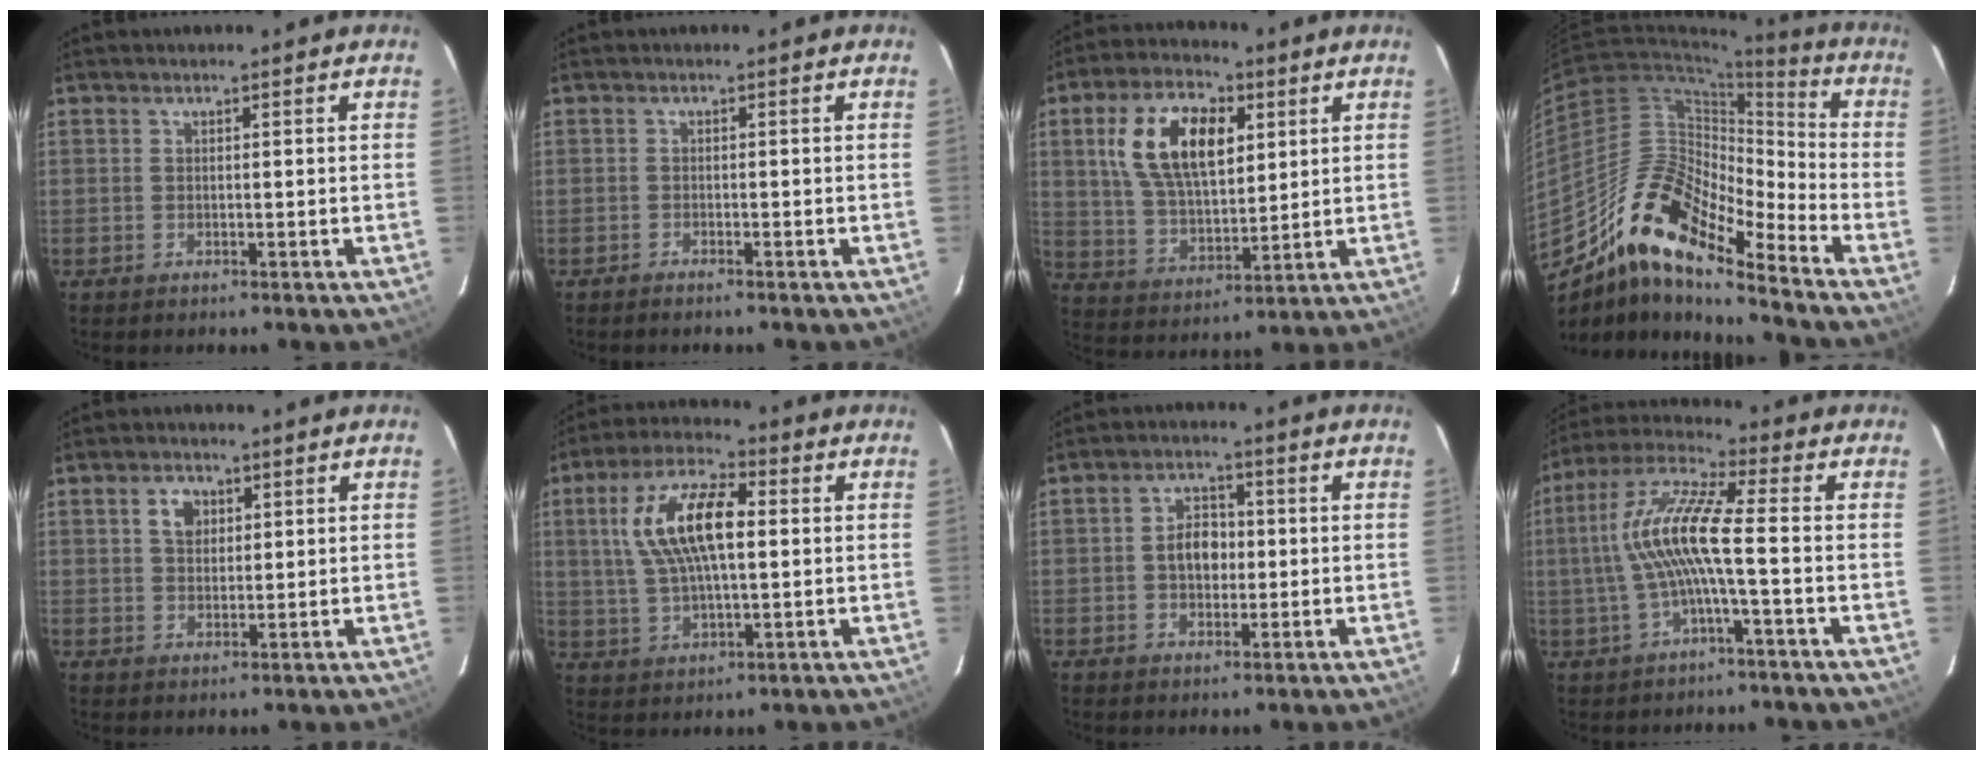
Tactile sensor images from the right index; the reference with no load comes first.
{"total": 1.0, "force": [-0.9, 0.1, 0.3], "torque": [-0.012, 0.000, -0.020]}
{"total": 15.5, "force": [5.0, 8.2, 12.2], "torque": [-0.231, 0.023, 0.099]}
{"total": 16.4, "force": [-12.7, 3.7, 9.7], "torque": [-0.157, 0.001, -0.251]}
{"total": 4.0, "force": [1.5, 2.8, 2.3], "torque": [-0.035, 0.012, 0.029]}
{"total": 14.0, "force": [2.5, 5.6, 12.6], "torque": [-0.246, 0.021, 0.048]}
{"total": 5.5, "force": [-0.3, 4.0, 3.9], "torque": [-0.067, 0.016, -0.001]}
{"total": 11.6, "force": [-1.1, 1.1, 11.5], "torque": [-0.234, 0.015, -0.023]}